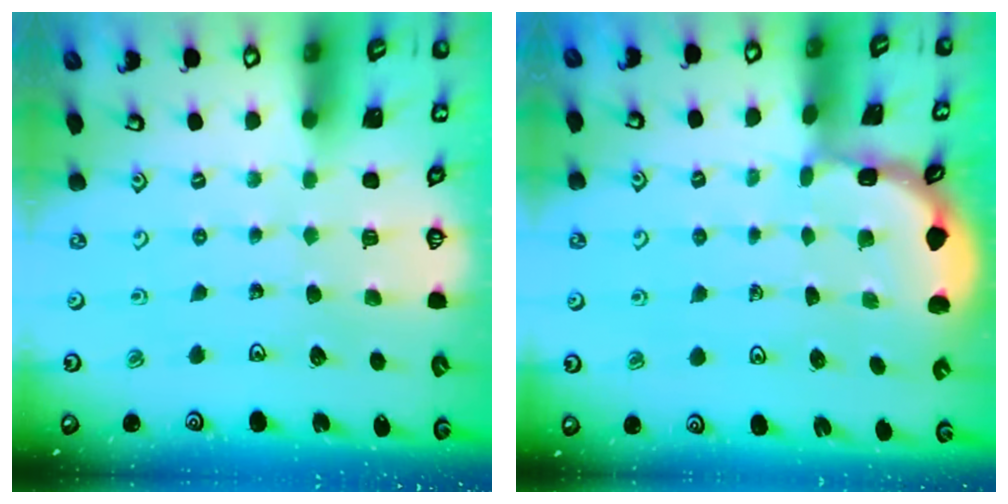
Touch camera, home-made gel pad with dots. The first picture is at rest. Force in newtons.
{"total": 1.9, "press": 1.9, "slide": 0.2}